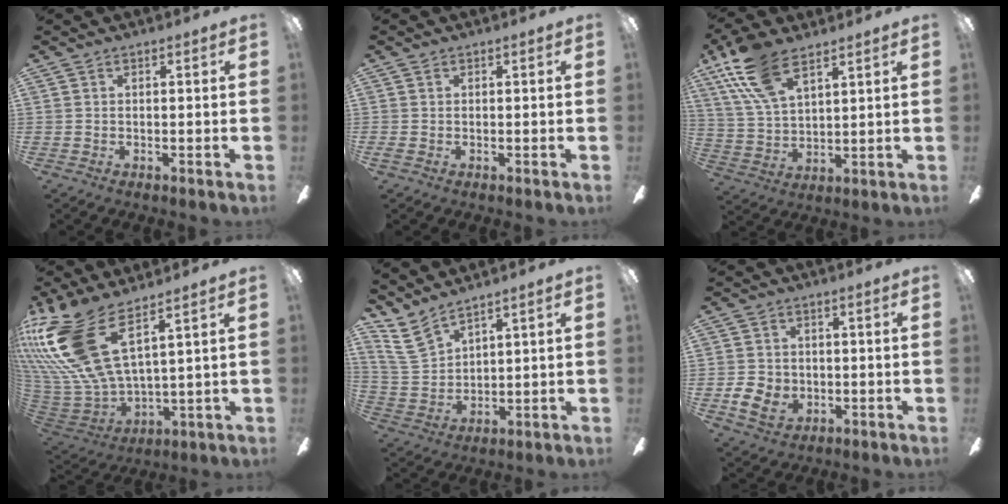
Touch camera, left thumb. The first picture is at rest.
{"total": 0.8, "force": [0.0, 0.7, 0.4], "torque": [-0.007, 0.003, -0.001]}
{"total": 14.5, "force": [9.1, 6.2, 9.5], "torque": [-0.212, -0.022, 0.167]}
{"total": 21.8, "force": [11.4, 9.1, 16.2], "torque": [-0.337, -0.075, 0.207]}
{"total": 8.6, "force": [6.8, 3.8, 3.7], "torque": [-0.100, -0.024, 0.133]}
{"total": 7.0, "force": [-1.8, 5.9, 3.4], "torque": [-0.062, 0.010, -0.031]}